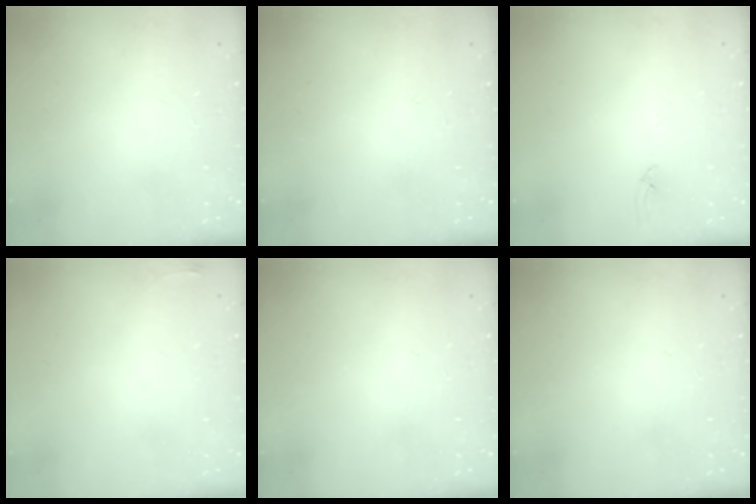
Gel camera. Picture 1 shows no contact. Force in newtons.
{"total": 0.0}
{"total": 3.5, "press": 3.5, "slide": 0.4}
{"total": 3.6, "press": 3.5, "slide": 0.6}
{"total": 0.0}
{"total": 0.0}